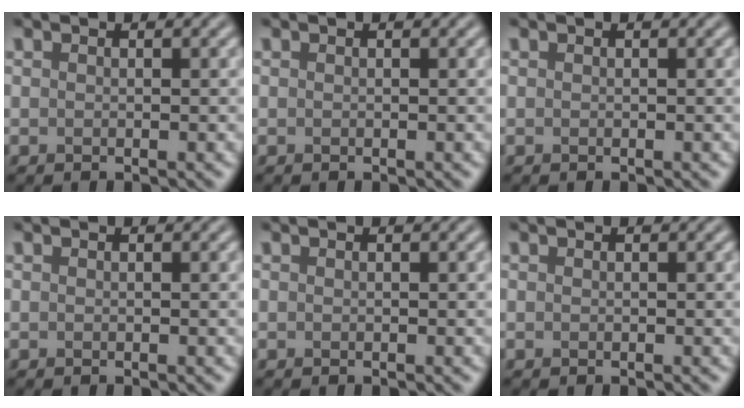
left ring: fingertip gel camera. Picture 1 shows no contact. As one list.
[{"total": 0.0}, {"total": 0.0}, {"total": 0.0}, {"total": 0.0}, {"total": 0.0}]